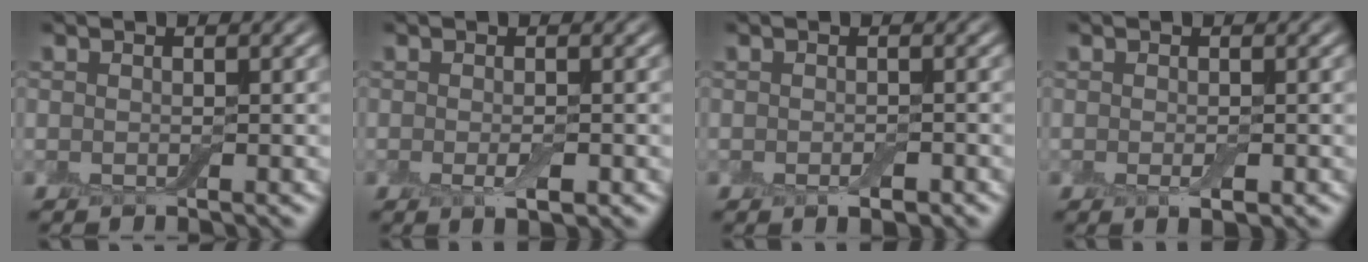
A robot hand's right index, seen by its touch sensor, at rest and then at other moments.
{"total": 1.4, "force": [-0.4, 0.4, 1.3], "torque": [-0.021, -0.007, -0.004]}
{"total": 1.0, "force": [-0.6, 0.3, 0.7], "torque": [-0.011, -0.004, -0.007]}
{"total": 1.0, "force": [-0.2, 0.2, 0.9], "torque": [-0.013, -0.005, -0.002]}